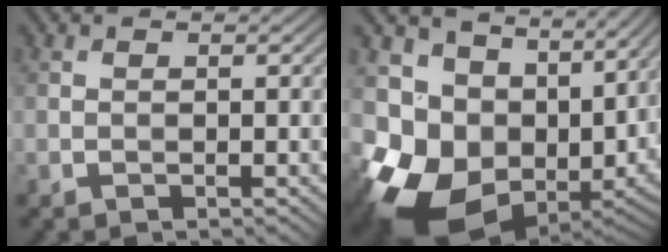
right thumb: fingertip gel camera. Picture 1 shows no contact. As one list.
[{"total": 14.8, "force": [0.4, 11.7, 9.0], "torque": [-0.211, -0.047, 0.044]}]